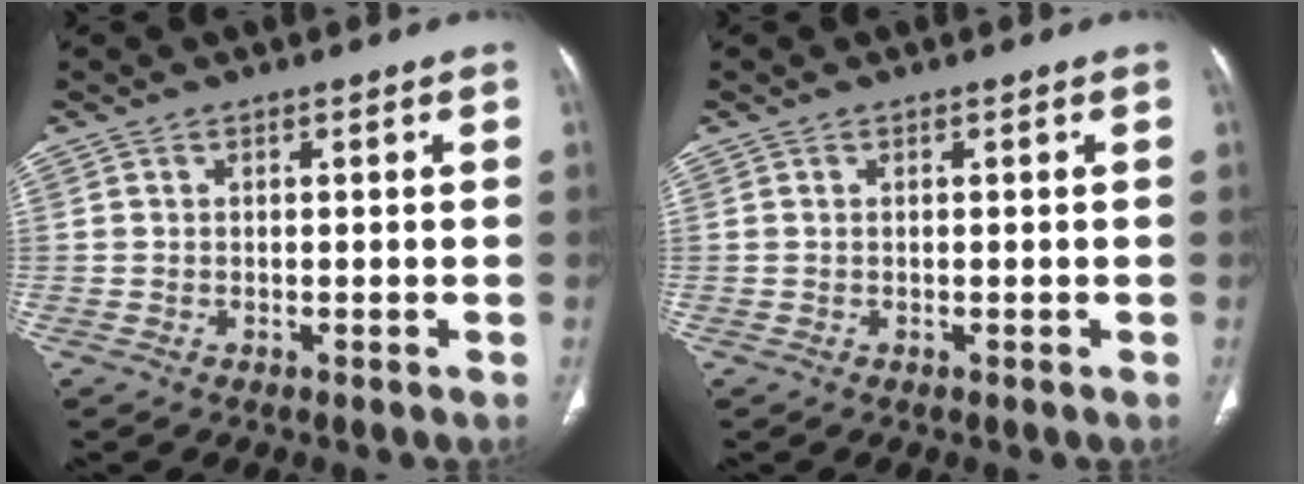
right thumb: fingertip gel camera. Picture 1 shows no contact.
{"total": 0.0}